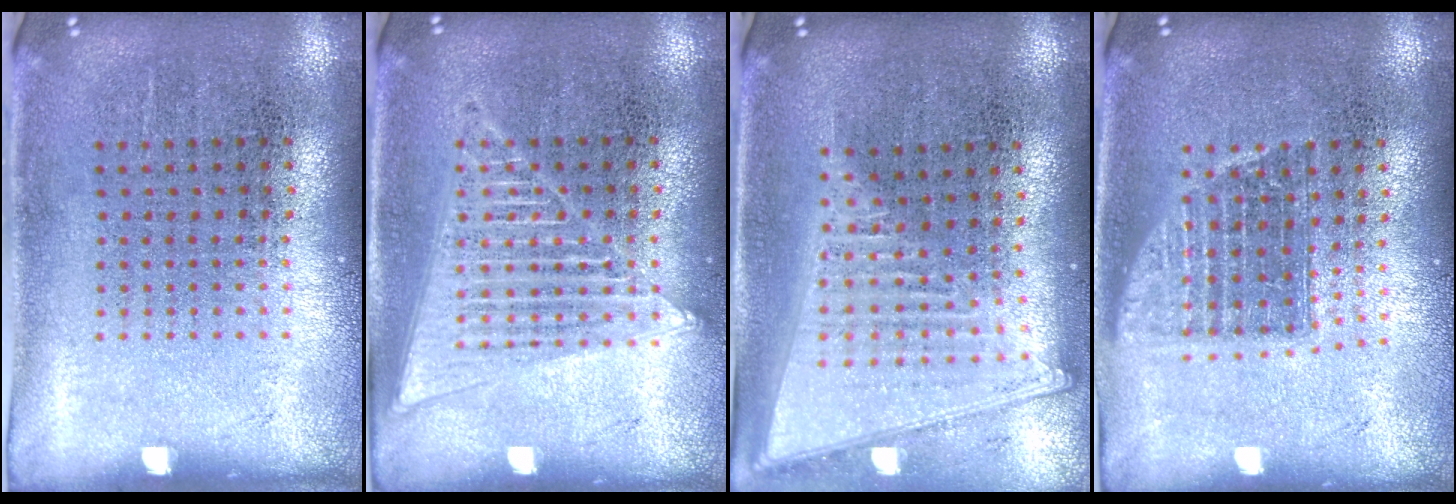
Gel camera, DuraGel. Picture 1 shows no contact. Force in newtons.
{"total": 1.6, "press": 1.6, "slide": 0.2}
{"total": 2.1, "press": 1.8, "slide": 1.2}
{"total": 1.3, "press": 1.1, "slide": 0.8}